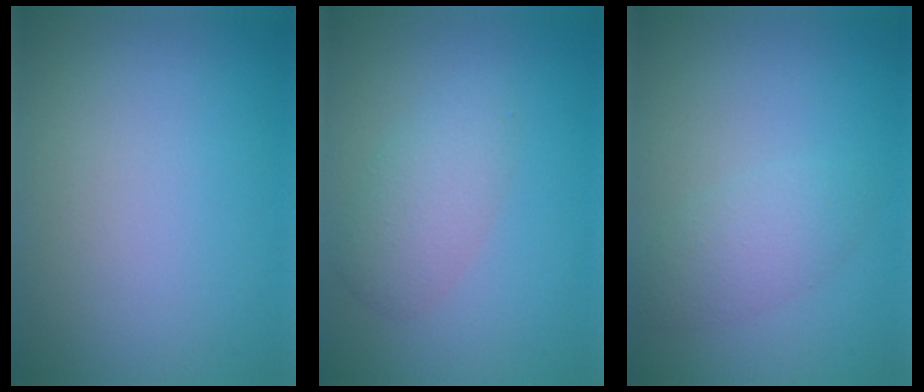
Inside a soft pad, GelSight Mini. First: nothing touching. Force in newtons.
{"total": 2.9, "press": 2.9, "slide": 0.1}
{"total": 2.5, "press": 2.5, "slide": 0.0}